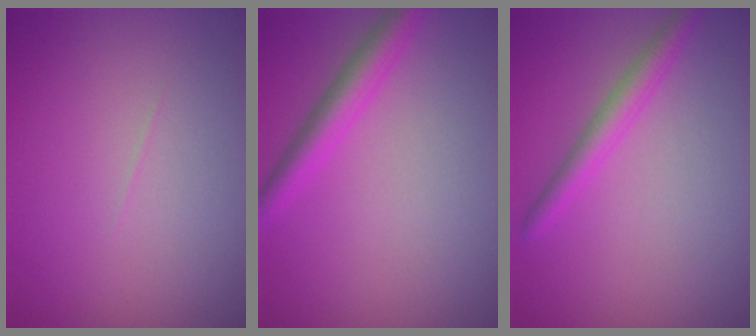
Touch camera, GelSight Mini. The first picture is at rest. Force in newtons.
{"total": 3.0, "press": 2.9, "slide": 0.2}
{"total": 2.4, "press": 2.4, "slide": 0.1}